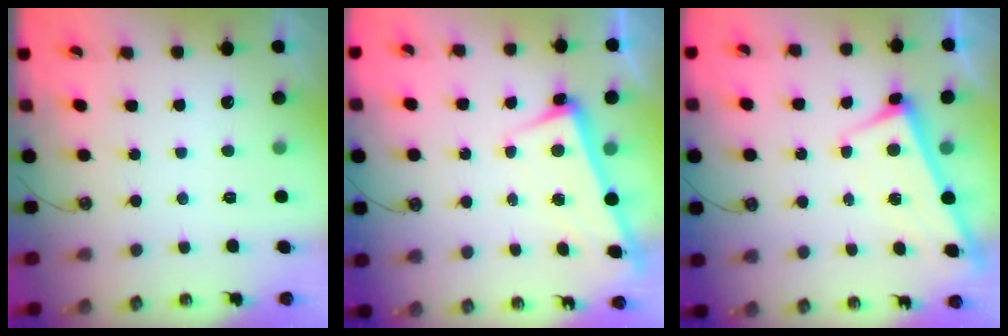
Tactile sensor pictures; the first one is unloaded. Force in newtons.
{"total": 2.5, "press": 2.2, "slide": 1.0}
{"total": 2.8, "press": 2.8, "slide": 0.5}